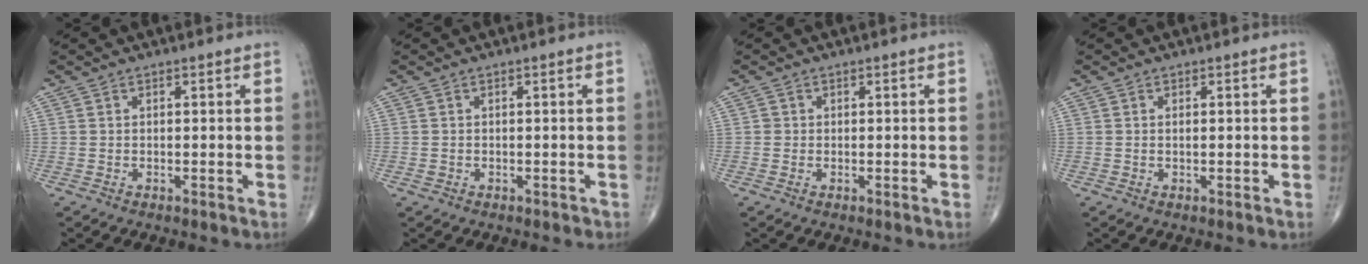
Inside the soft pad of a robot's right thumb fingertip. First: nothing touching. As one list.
[{"total": 0.9, "force": [-0.4, 0.8, 0.3], "torque": [-0.005, 0.011, 0.000]}, {"total": 0.7, "force": [-0.1, 0.7, 0.1], "torque": [0.002, 0.003, -0.002]}, {"total": 0.5, "force": [0.1, 0.2, 0.5], "torque": [-0.008, 0.000, 0.003]}]